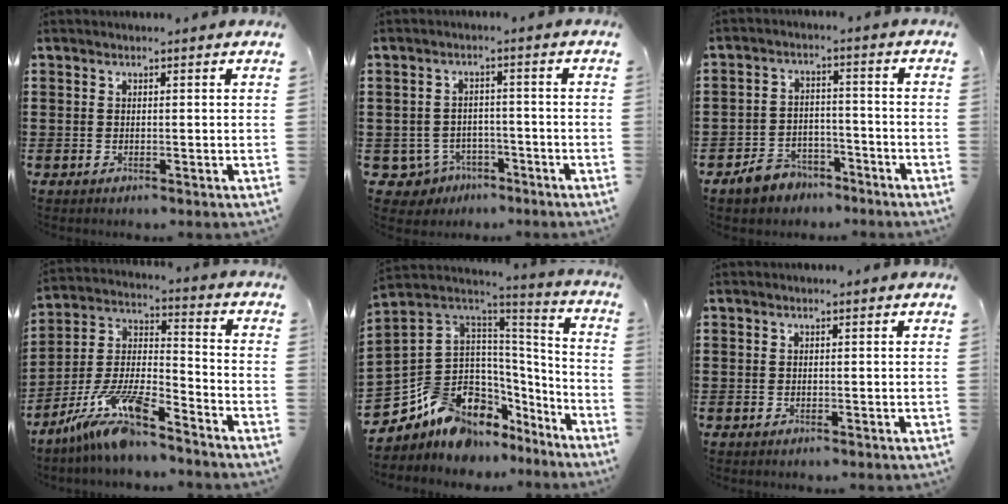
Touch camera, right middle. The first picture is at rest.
{"total": 4.0, "force": [-3.1, 2.3, 0.8], "torque": [-0.037, 0.003, -0.067]}
{"total": 4.8, "force": [-4.3, 2.2, 0.7], "torque": [-0.031, 0.012, -0.090]}
{"total": 11.7, "force": [-9.5, 1.7, 6.6], "torque": [-0.153, 0.004, -0.192]}
{"total": 10.9, "force": [-6.6, 7.9, 3.7], "torque": [-0.118, -0.005, -0.126]}
{"total": 0.0}